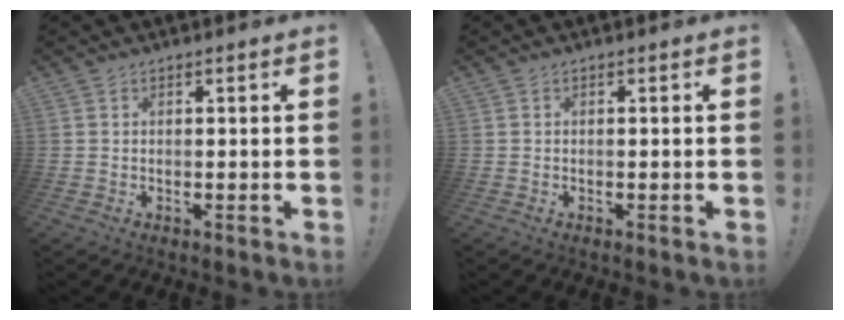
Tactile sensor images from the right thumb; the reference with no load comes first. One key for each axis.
{"total": 0.0}